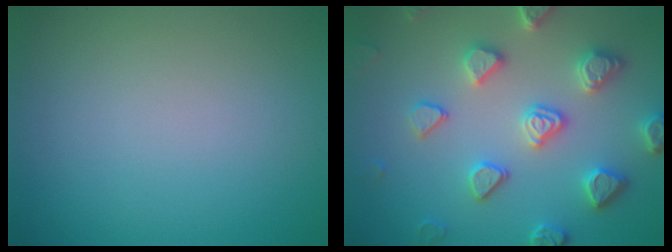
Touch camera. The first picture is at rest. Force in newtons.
{"total": 5.0, "press": 4.6, "slide": 1.8}